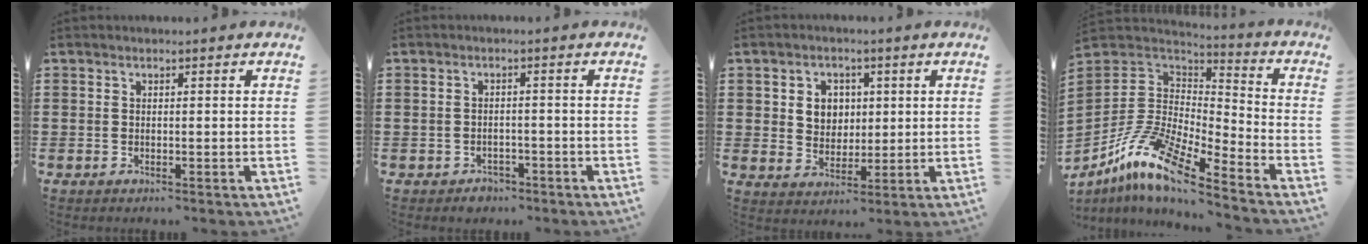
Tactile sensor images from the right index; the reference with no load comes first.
{"total": 1.8, "force": [-1.7, 0.8, -0.1], "torque": [-0.005, 0.001, -0.038]}
{"total": 4.7, "force": [1.1, 4.1, 1.9], "torque": [-0.046, 0.010, 0.016]}
{"total": 12.3, "force": [-9.2, 3.2, 7.5], "torque": [-0.177, 0.008, -0.191]}